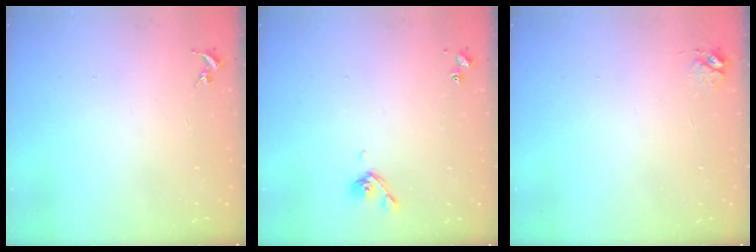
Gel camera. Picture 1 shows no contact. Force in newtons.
{"total": 5.7, "press": 5.6, "slide": 1.2}
{"total": 3.9, "press": 3.9, "slide": 0.4}